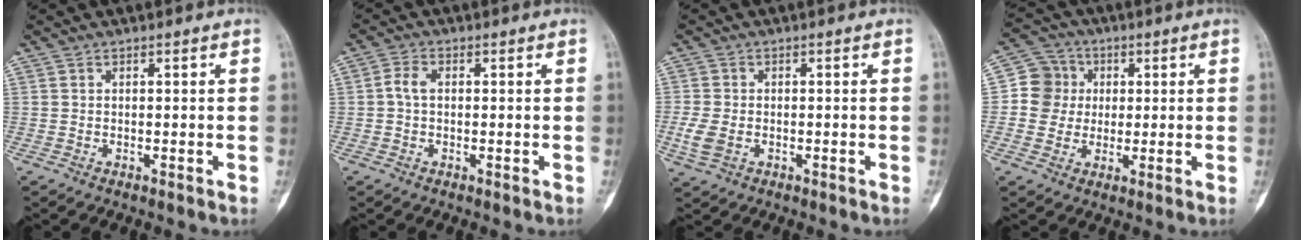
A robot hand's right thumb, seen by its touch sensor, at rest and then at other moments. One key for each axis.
{"total": 2.7, "fx": 0.0, "fy": 1.8, "fz": 2.1, "tx": -0.042, "ty": 0.005, "tz": -0.005}
{"total": 4.1, "fx": -1.2, "fy": 2.7, "fz": 2.8, "tx": -0.073, "ty": 0.001, "tz": -0.023}
{"total": 7.6, "fx": 0.6, "fy": 7.4, "fz": 1.7, "tx": 0.009, "ty": 0.010, "tz": 0.000}